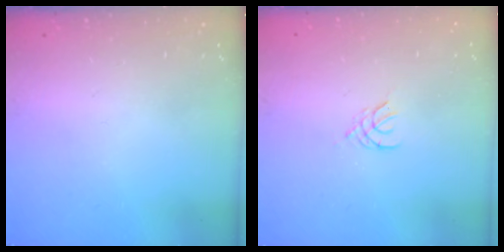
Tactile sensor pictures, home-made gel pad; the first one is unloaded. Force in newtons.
{"total": 2.1, "press": 2.0, "slide": 0.4}